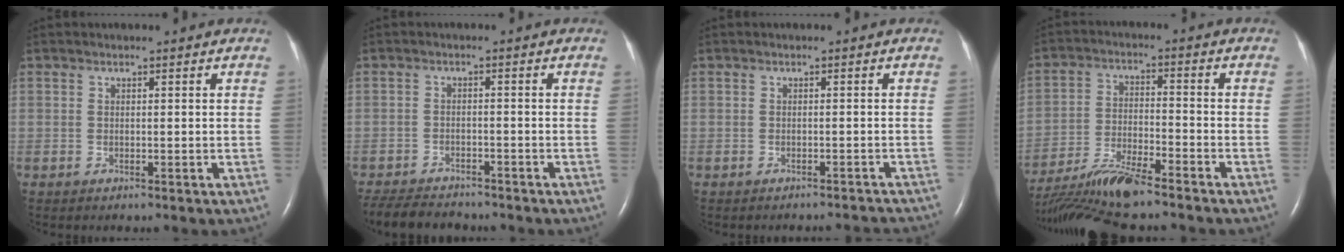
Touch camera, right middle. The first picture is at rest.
{"total": 8.1, "force": [-7.4, 2.0, 2.6], "torque": [-0.044, -0.013, -0.115]}
{"total": 4.9, "force": [-4.8, 0.9, 0.5], "torque": [-0.004, 0.000, -0.046]}
{"total": 11.9, "force": [-10.4, 0.4, 5.8], "torque": [-0.114, -0.014, -0.187]}